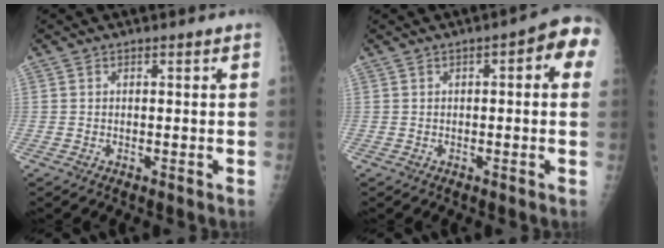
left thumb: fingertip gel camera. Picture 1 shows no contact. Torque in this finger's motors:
{"motor_torque": [-0.11, 0.11, 0.14, 0.17, 0.09]}